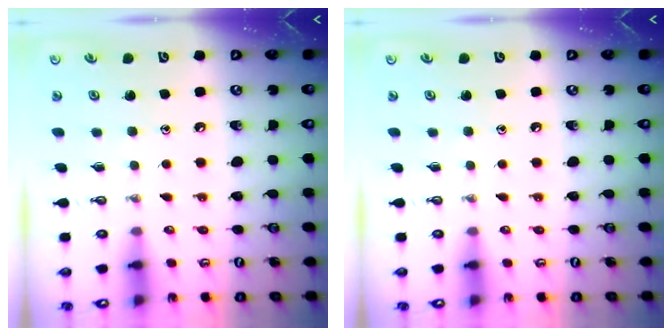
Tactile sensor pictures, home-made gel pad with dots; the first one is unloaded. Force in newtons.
{"total": 0.0}